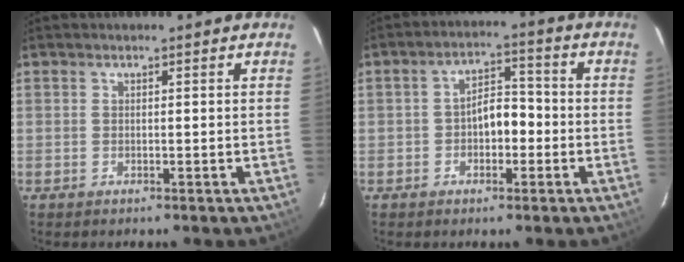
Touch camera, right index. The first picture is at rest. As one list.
[{"total": 5.7, "force": [-1.5, 3.7, 4.1], "torque": [-0.066, 0.020, -0.019]}]